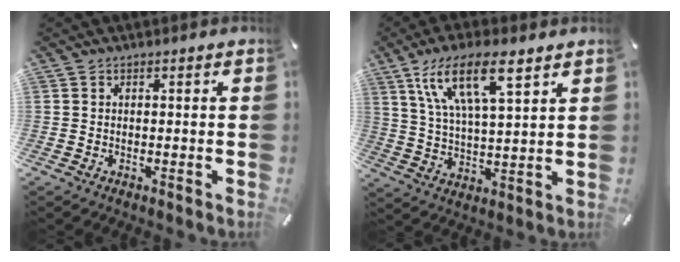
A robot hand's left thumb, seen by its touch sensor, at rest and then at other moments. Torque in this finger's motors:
{"motor_torque": [1.45, 0.65, 1.71, -1.06, 0.16]}